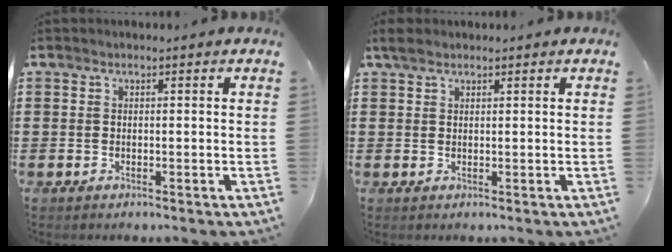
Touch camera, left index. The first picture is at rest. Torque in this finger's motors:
{"motor_torque": [0.10, 0.18, 0.04, 0.03]}